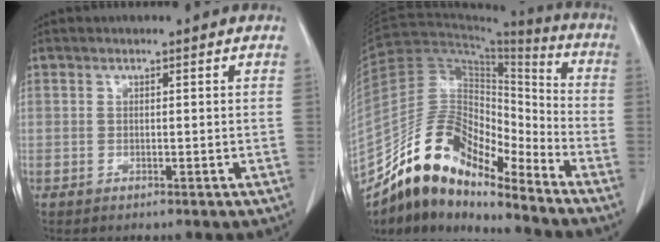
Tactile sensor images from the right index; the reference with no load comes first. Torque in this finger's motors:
{"motor_torque": [0.10, -0.06, 0.16, 0.01]}